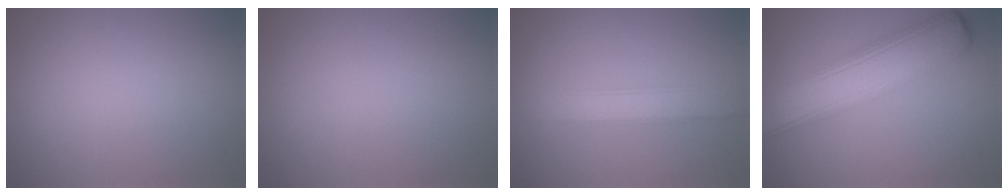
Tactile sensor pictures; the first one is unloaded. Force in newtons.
{"total": 0.0}
{"total": 2.9, "press": 2.9, "slide": 0.0}
{"total": 7.6, "press": 7.6, "slide": 0.2}